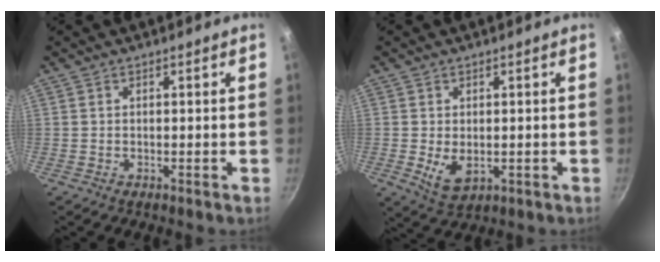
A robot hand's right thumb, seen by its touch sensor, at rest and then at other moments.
{"total": 5.3, "force": [-0.5, 3.5, 4.0], "torque": [-0.065, -0.014, 0.003]}